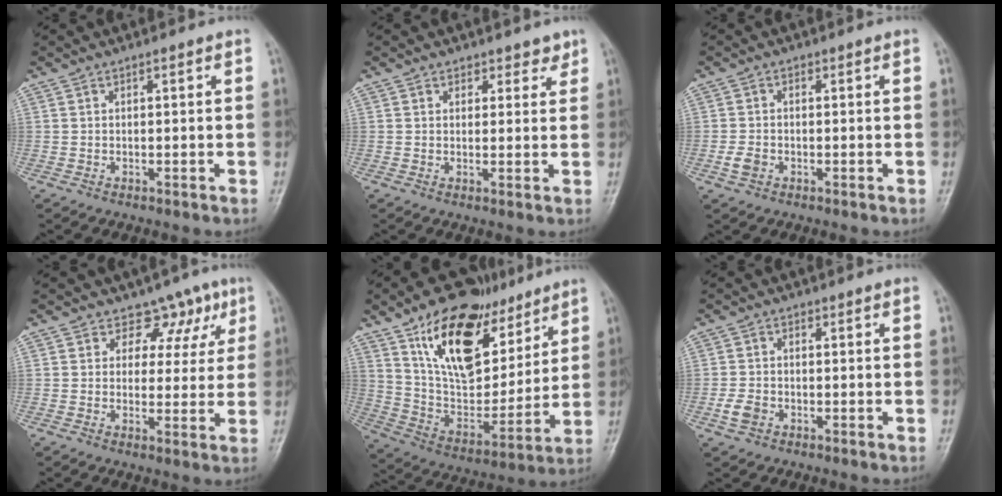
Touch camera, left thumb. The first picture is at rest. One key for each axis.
{"total": 2.9, "fx": 2.1, "fy": 2.0, "fz": 0.3, "tx": 0.027, "ty": -0.011, "tz": 0.024}
{"total": 2.6, "fx": -0.9, "fy": 2.1, "fz": 1.4, "tx": -0.022, "ty": 0.003, "tz": -0.017}
{"total": 7.3, "fx": 4.4, "fy": 5.6, "fz": 1.8, "tx": 0.028, "ty": -0.014, "tz": 0.047}
{"total": 23.3, "fx": 12.9, "fy": 12.5, "fz": 14.8, "tx": -0.192, "ty": -0.052, "tz": 0.233}
{"total": 3.4, "fx": -1.3, "fy": 2.6, "fz": 1.8, "tx": -0.030, "ty": 0.004, "tz": -0.024}